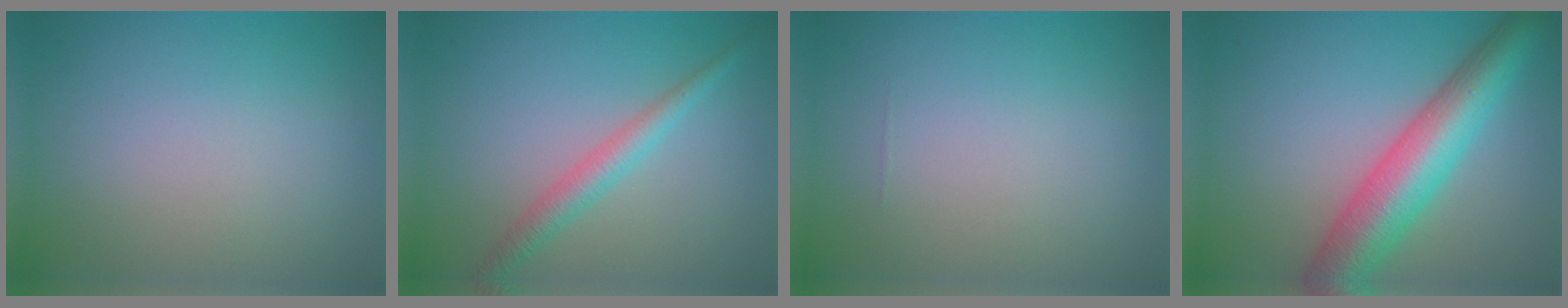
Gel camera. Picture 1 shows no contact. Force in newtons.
{"total": 2.5, "press": 2.5, "slide": 0.1}
{"total": 0.0}
{"total": 7.7, "press": 7.7, "slide": 0.4}